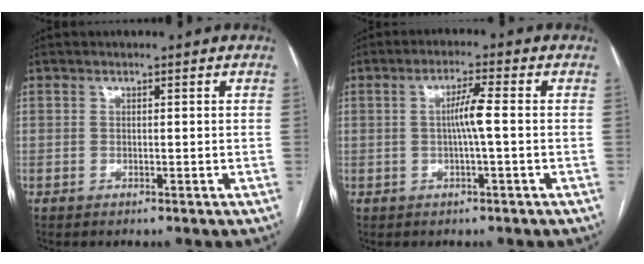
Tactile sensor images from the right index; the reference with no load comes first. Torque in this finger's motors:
{"motor_torque": [0.57, -0.13, 0.21, 0.09]}